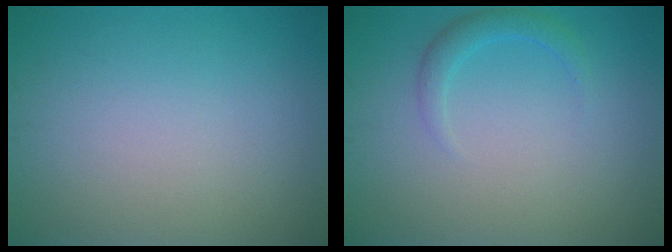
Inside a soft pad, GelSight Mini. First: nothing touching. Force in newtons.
{"total": 1.7, "press": 1.7, "slide": 0.2}